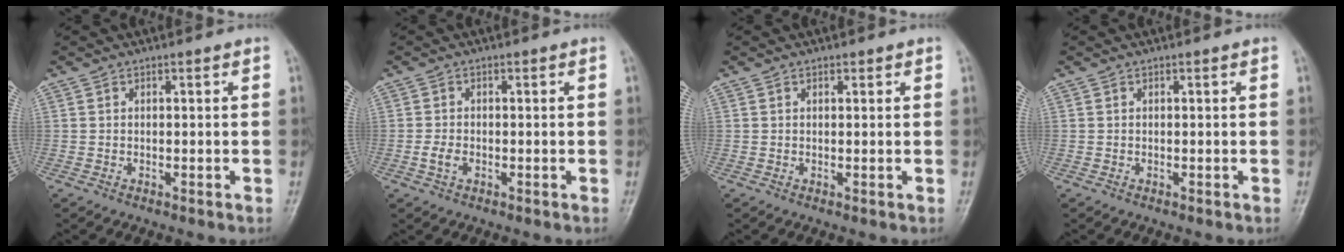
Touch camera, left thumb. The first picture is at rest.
{"total": 2.3, "force": [-0.7, 1.5, 1.6], "torque": [-0.032, 0.002, -0.017]}
{"total": 0.8, "force": [0.5, 0.5, 0.4], "torque": [-0.001, -0.003, 0.005]}
{"total": 0.0}